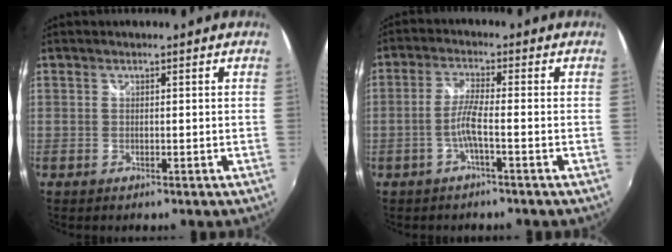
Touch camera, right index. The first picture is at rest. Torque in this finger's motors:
{"motor_torque": [0.17, 0.12, 0.09, 0.02]}